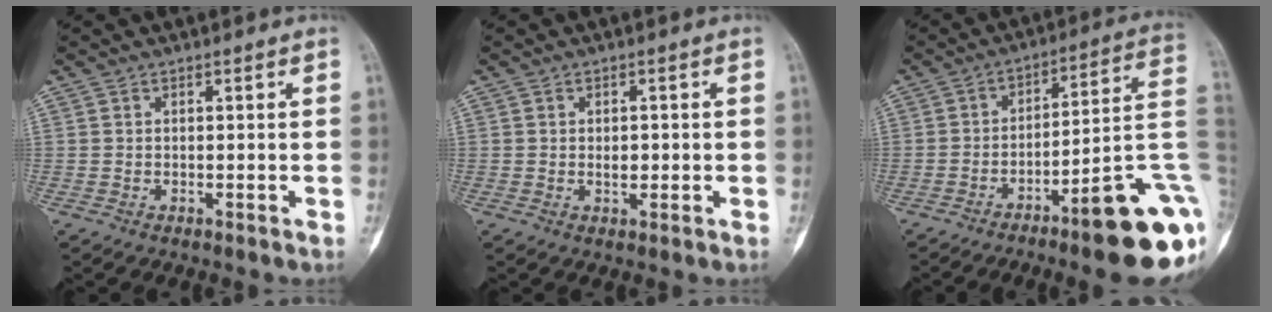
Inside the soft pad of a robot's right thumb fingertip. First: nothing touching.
{"total": 2.2, "force": [-0.1, 1.4, 1.7], "torque": [-0.019, 0.000, 0.000]}
{"total": 19.9, "force": [-7.9, 3.5, 17.9], "torque": [-0.172, 0.058, -0.107]}